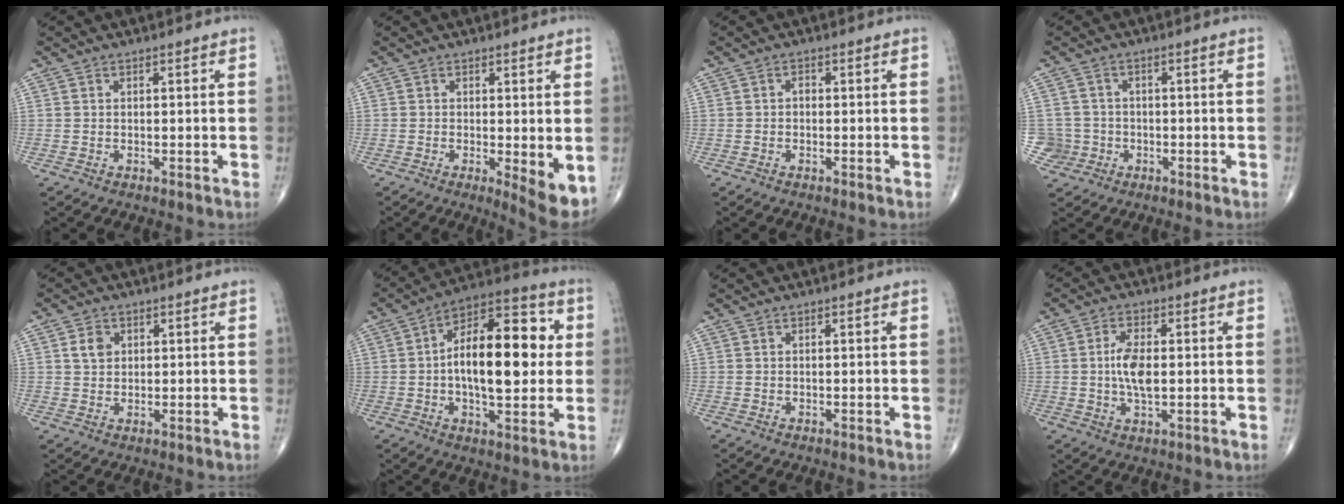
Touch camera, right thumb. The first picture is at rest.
{"total": 5.5, "force": [-0.6, 1.5, 5.2], "torque": [-0.073, -0.016, -0.009]}
{"total": 0.8, "force": [-0.1, 0.5, 0.6], "torque": [-0.004, 0.002, -0.007]}
{"total": 4.4, "force": [-1.2, 4.2, -0.3], "torque": [0.025, 0.015, -0.022]}
{"total": 3.4, "force": [1.0, 2.7, 1.7], "torque": [-0.015, -0.002, 0.017]}
{"total": 19.2, "force": [1.4, 8.9, 17.0], "torque": [-0.242, 0.023, 0.013]}
{"total": 0.0}
{"total": 6.4, "force": [0.1, 2.9, 5.7], "torque": [-0.113, -0.001, -0.002]}